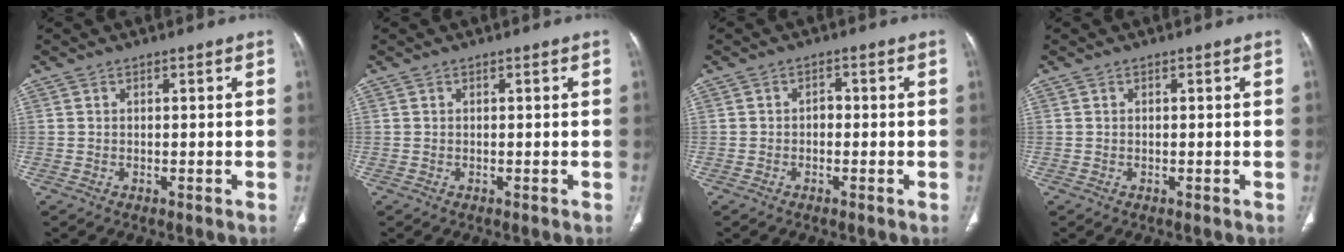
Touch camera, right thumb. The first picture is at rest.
{"total": 0.0}
{"total": 1.5, "force": [-0.4, 1.1, 1.0], "torque": [-0.003, 0.007, -0.012]}
{"total": 0.0}